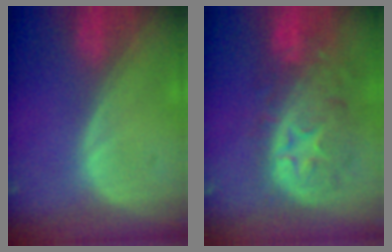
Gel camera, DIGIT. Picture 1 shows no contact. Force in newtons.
{"total": 11.4, "press": 9.8, "slide": 5.7}